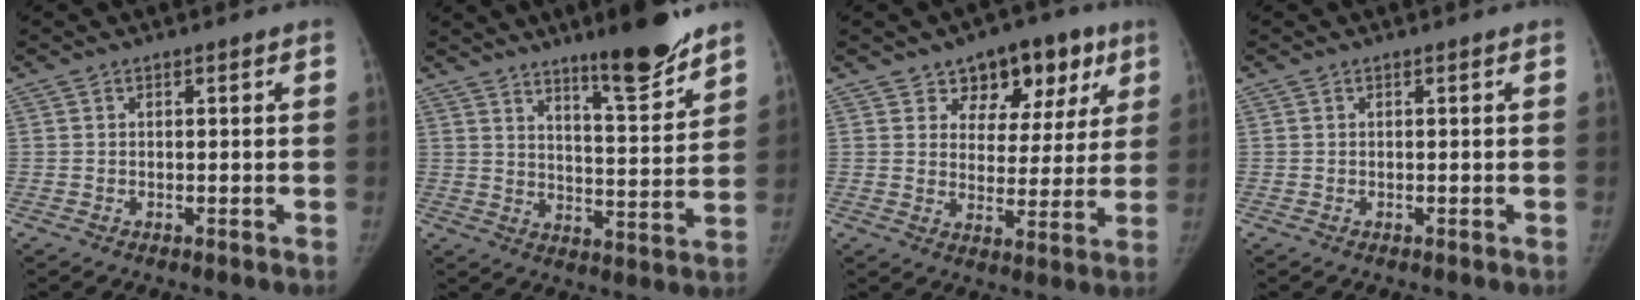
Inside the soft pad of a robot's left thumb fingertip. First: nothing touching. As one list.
[{"total": 11.8, "force": [9.0, 1.7, 7.4], "torque": [-0.090, -0.070, 0.143]}, {"total": 12.5, "force": [7.1, 8.2, 6.3], "torque": [-0.024, -0.019, 0.100]}, {"total": 0.0}]